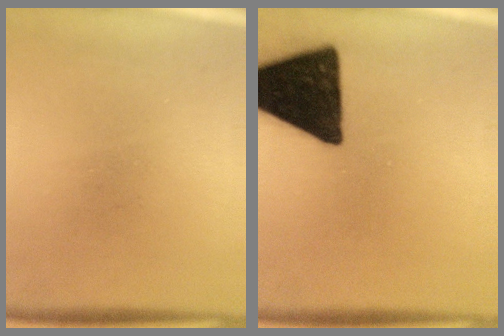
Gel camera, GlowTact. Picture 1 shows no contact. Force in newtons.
{"total": 18.0}